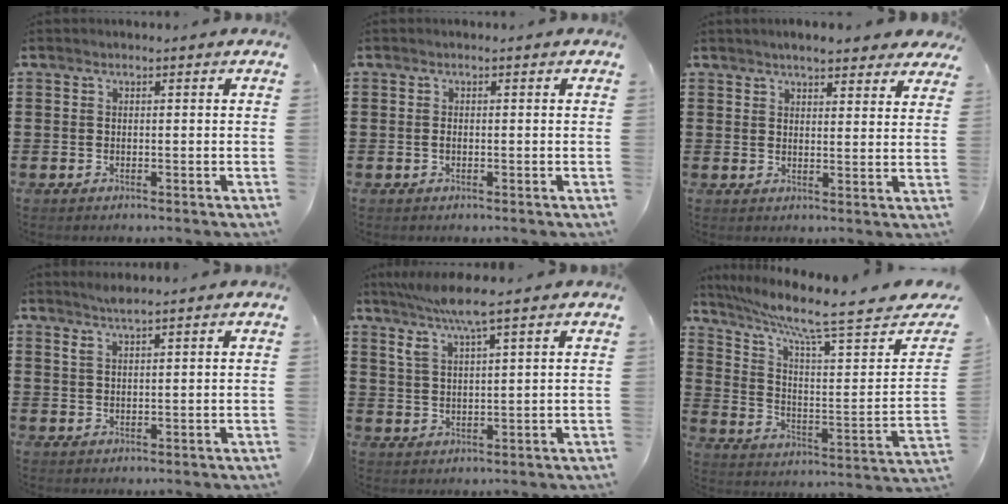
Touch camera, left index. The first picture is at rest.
{"total": 0.7, "force": [-0.2, 0.3, 0.6], "torque": [-0.014, -0.003, -0.003]}
{"total": 4.4, "force": [4.1, 0.5, 1.5], "torque": [-0.042, -0.004, 0.076]}
{"total": 2.0, "force": [1.7, 0.1, 1.1], "torque": [-0.025, 0.001, 0.031]}
{"total": 6.1, "force": [4.5, 0.0, 4.1], "torque": [-0.092, -0.009, 0.078]}
{"total": 9.4, "force": [7.7, 0.2, 5.4], "torque": [-0.130, -0.065, 0.121]}